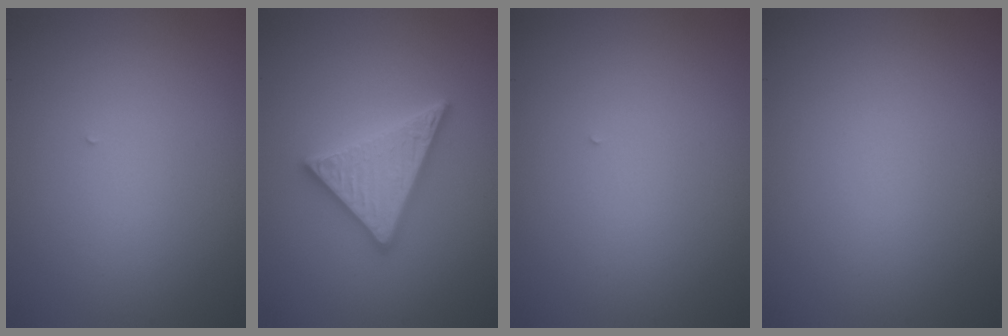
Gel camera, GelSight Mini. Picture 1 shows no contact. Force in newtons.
{"total": 4.9, "press": 4.8, "slide": 0.7}
{"total": 0.0}
{"total": 0.0}